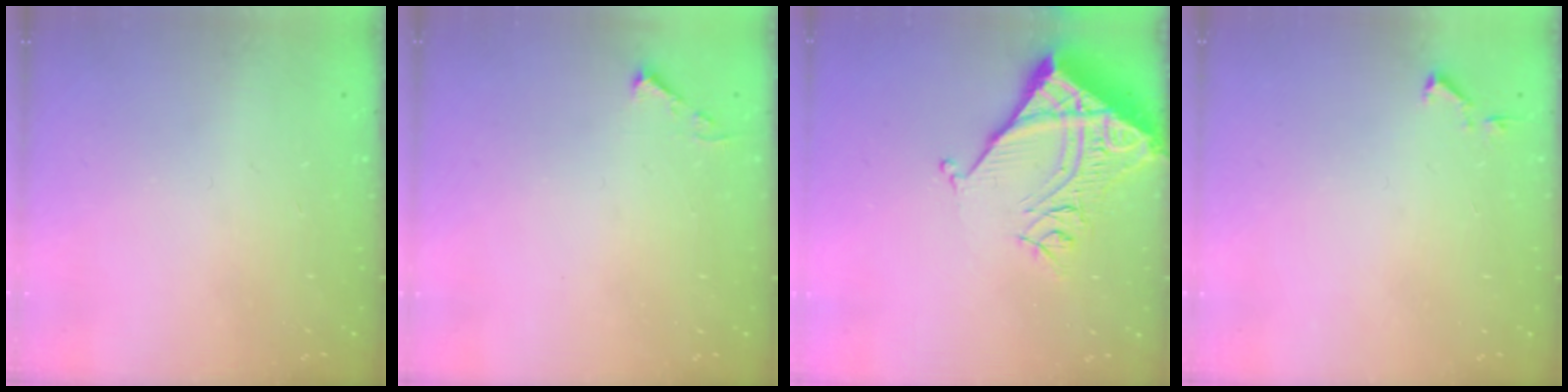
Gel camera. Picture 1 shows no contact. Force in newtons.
{"total": 3.5, "press": 3.5, "slide": 0.4}
{"total": 9.6, "press": 9.5, "slide": 1.1}
{"total": 3.5, "press": 3.4, "slide": 0.6}